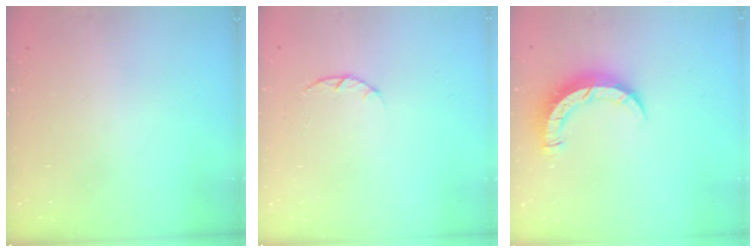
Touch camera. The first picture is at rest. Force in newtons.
{"total": 1.4, "press": 1.3, "slide": 0.3}
{"total": 8.7, "press": 8.6, "slide": 0.5}